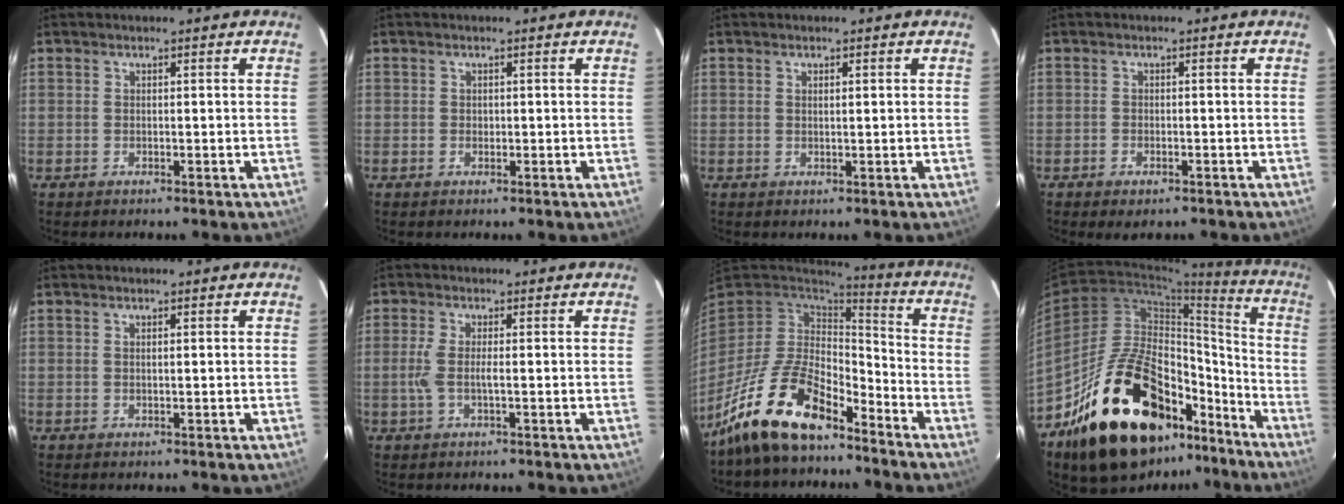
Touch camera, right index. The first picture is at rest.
{"total": 0.7, "force": [0.0, 0.7, 0.2], "torque": [-0.001, 0.002, 0.000]}
{"total": 0.9, "force": [0.4, 0.2, 0.8], "torque": [-0.013, 0.003, 0.007]}
{"total": 2.4, "force": [-1.6, 1.1, 1.3], "torque": [-0.031, -0.006, -0.028]}
{"total": 0.6, "force": [0.2, 0.0, 0.6], "torque": [-0.010, 0.002, 0.003]}
{"total": 3.8, "force": [-0.5, 0.6, 3.7], "torque": [-0.080, 0.000, -0.011]}
{"total": 16.5, "force": [-11.8, 6.3, 9.8], "torque": [-0.205, -0.010, -0.219]}
{"total": 29.3, "force": [-19.8, 14.1, 16.3], "torque": [-0.278, 0.037, -0.289]}